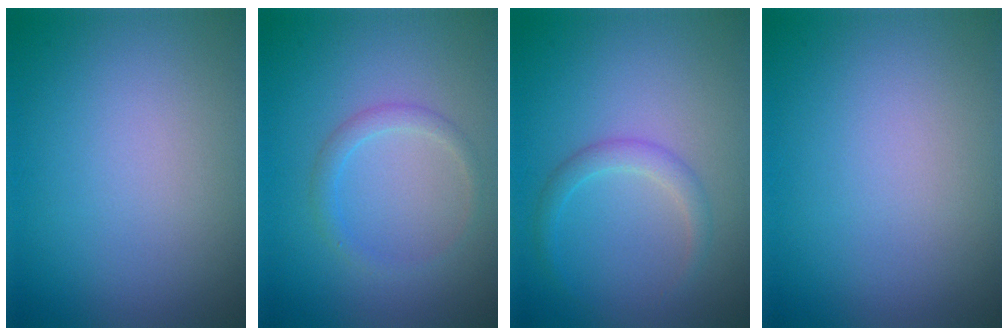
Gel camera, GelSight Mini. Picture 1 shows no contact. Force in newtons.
{"total": 1.5, "press": 1.5, "slide": 0.1}
{"total": 1.7, "press": 1.7, "slide": 0.1}
{"total": 0.0}